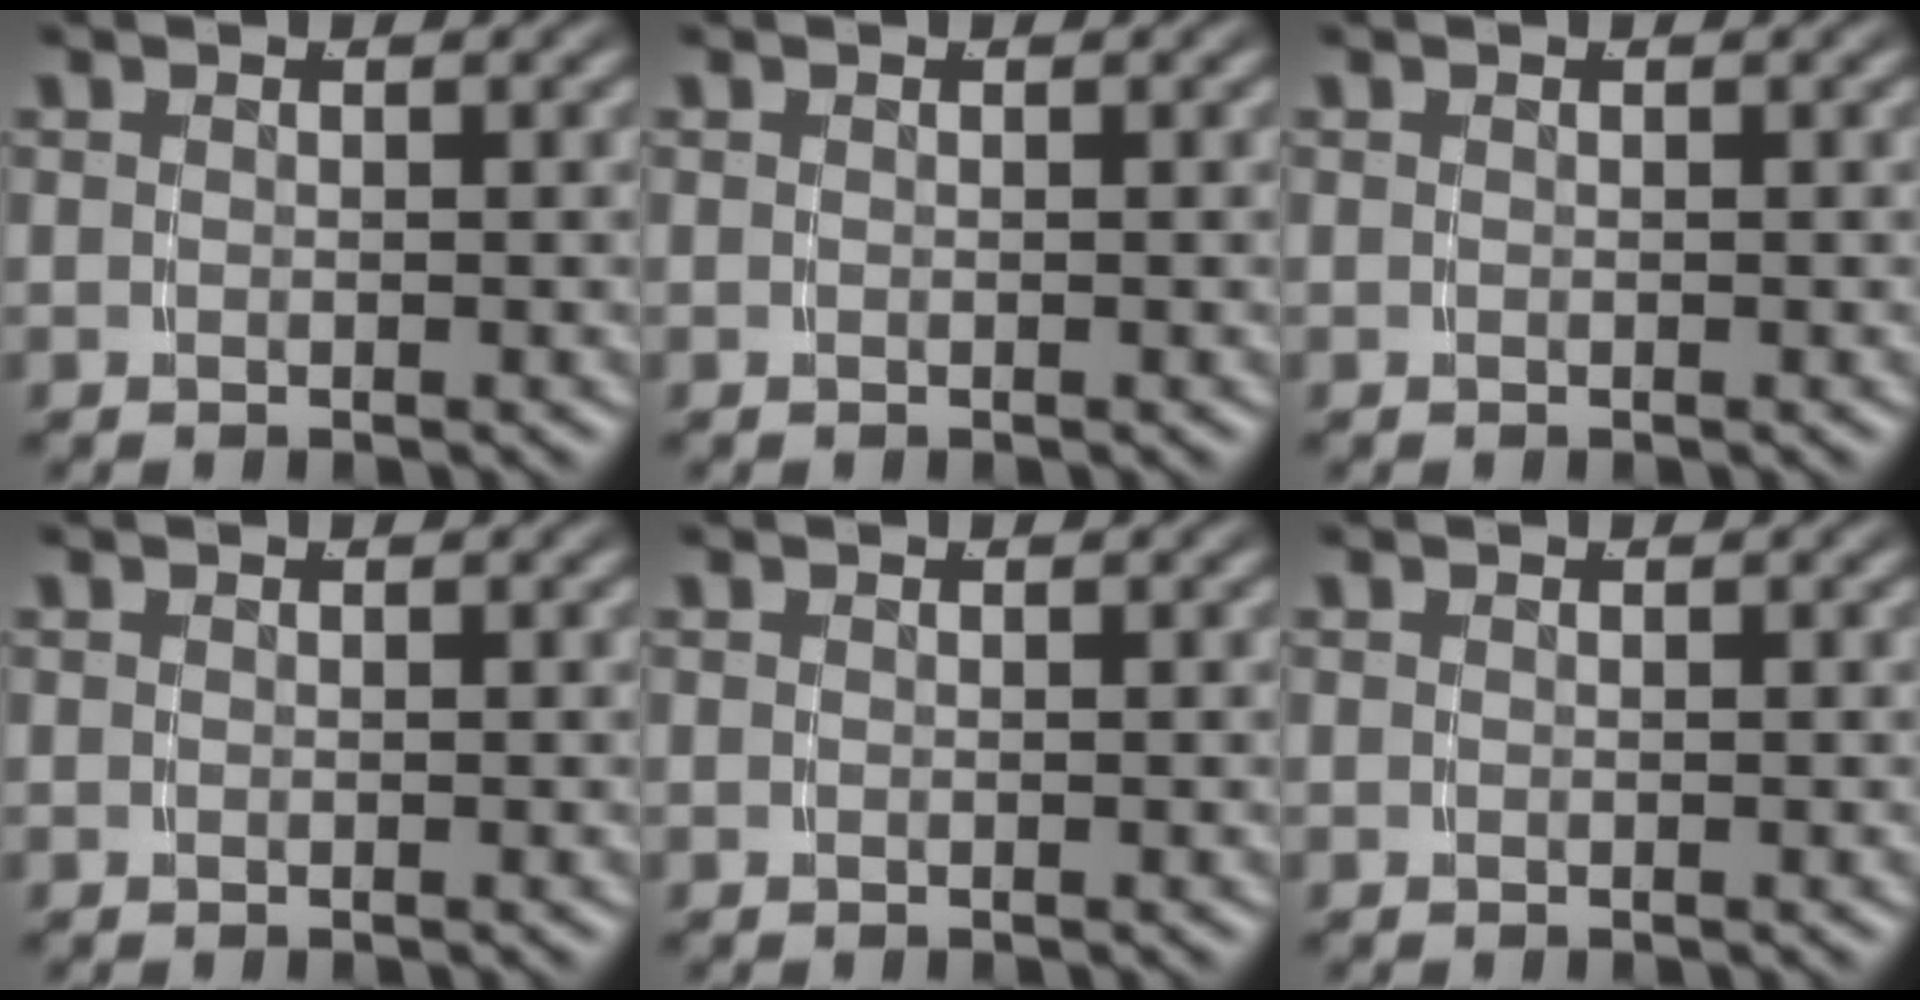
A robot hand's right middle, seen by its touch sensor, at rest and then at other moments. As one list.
[{"total": 0.0}, {"total": 0.0}, {"total": 0.0}, {"total": 0.0}, {"total": 0.0}]